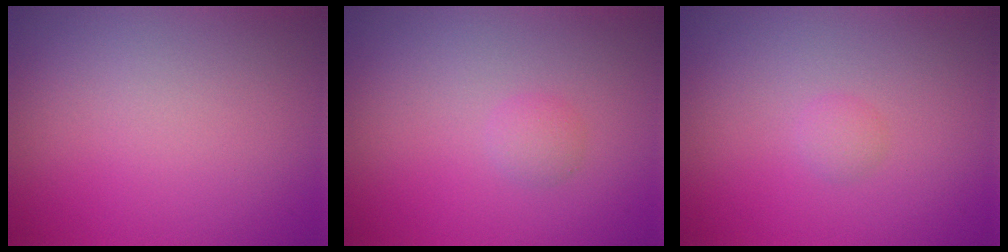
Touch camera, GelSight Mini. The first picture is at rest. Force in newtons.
{"total": 1.0, "press": 1.0, "slide": 0.1}
{"total": 0.8, "press": 0.8, "slide": 0.1}